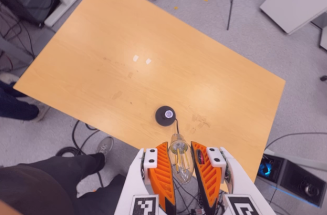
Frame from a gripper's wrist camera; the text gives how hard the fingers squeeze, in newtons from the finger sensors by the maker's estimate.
{"total": 15.7, "left": 17.5, "right": 14.0}